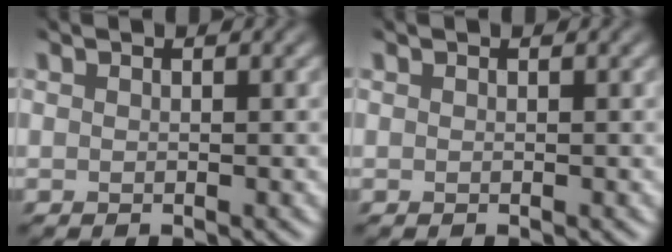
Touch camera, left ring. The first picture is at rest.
{"total": 0.0}